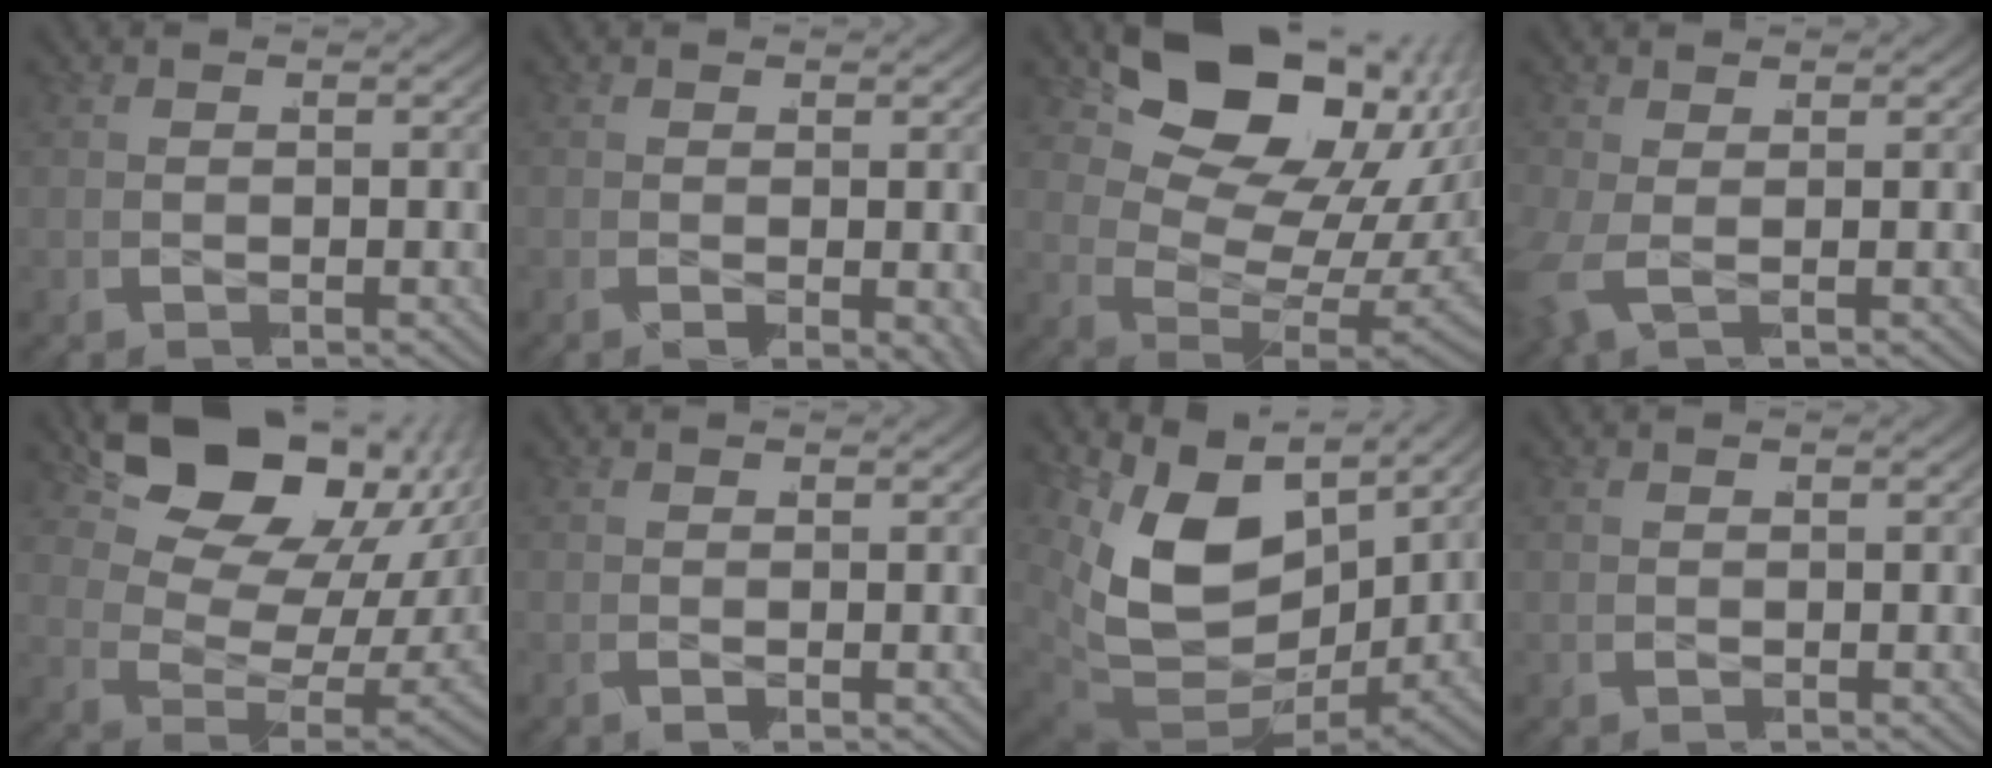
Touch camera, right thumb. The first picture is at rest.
{"total": 2.2, "force": [-0.6, 1.1, 1.8], "torque": [-0.025, -0.015, -0.004]}
{"total": 17.7, "force": [3.0, 11.1, 13.4], "torque": [-0.233, -0.008, 0.046]}
{"total": 1.7, "force": [0.0, 1.1, 1.3], "torque": [-0.047, -0.008, 0.001]}
{"total": 13.4, "force": [4.0, 7.6, 10.3], "torque": [-0.202, -0.006, 0.066]}
{"total": 0.0}
{"total": 14.1, "force": [0.1, 9.2, 10.6], "torque": [-0.247, -0.044, 0.024]}
{"total": 0.0}